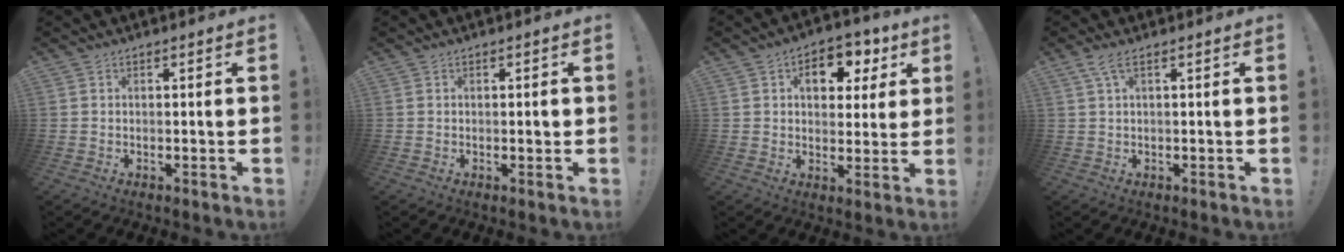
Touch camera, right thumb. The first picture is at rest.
{"total": 1.0, "force": [-0.1, 0.4, 0.9], "torque": [-0.017, 0.002, -0.003]}
{"total": 9.8, "force": [3.7, 6.8, 5.9], "torque": [-0.070, -0.011, 0.064]}
{"total": 3.2, "force": [1.5, 0.5, 2.8], "torque": [-0.059, -0.001, 0.027]}